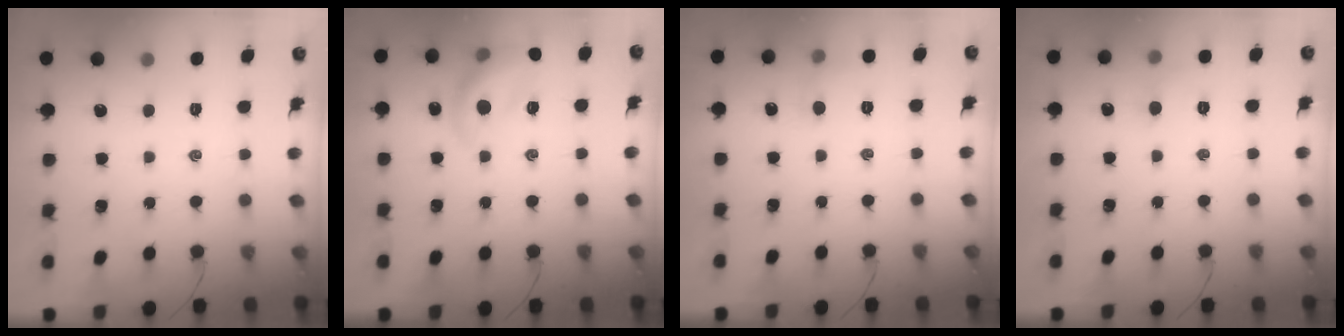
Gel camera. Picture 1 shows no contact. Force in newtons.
{"total": 13.6, "press": 13.5, "slide": 1.9}
{"total": 5.1, "press": 4.8, "slide": 1.7}
{"total": 5.3, "press": 5.0, "slide": 1.6}